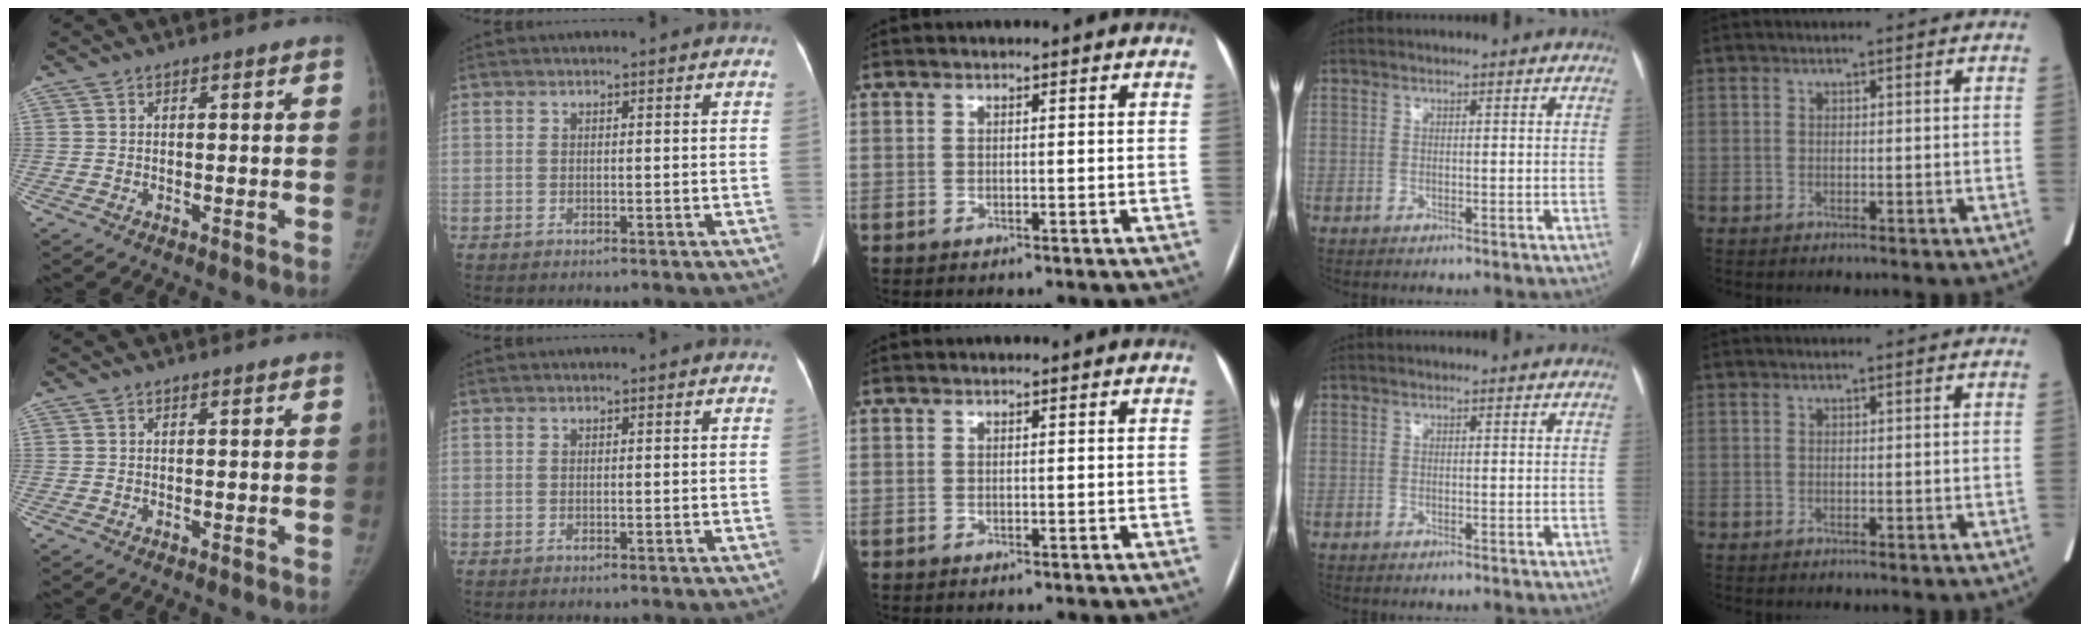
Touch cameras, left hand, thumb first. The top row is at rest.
{}